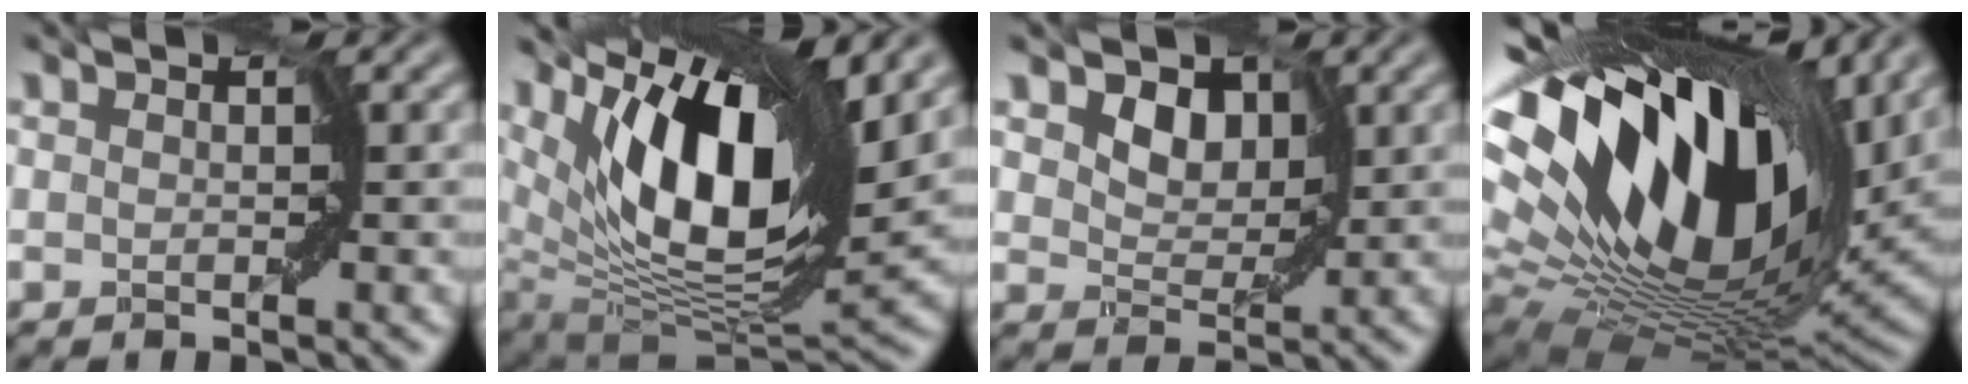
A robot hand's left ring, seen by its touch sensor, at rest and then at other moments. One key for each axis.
{"total": 13.1, "fx": 6.3, "fy": 4.4, "fz": 10.6, "tx": -0.177, "ty": 0.003, "tz": 0.112}
{"total": 5.2, "fx": 2.8, "fy": 3.3, "fz": 2.8, "tx": -0.049, "ty": 0.004, "tz": 0.032}
{"total": 19.7, "fx": 9.0, "fy": 10.1, "fz": 14.3, "tx": -0.283, "ty": 0.024, "tz": 0.155}